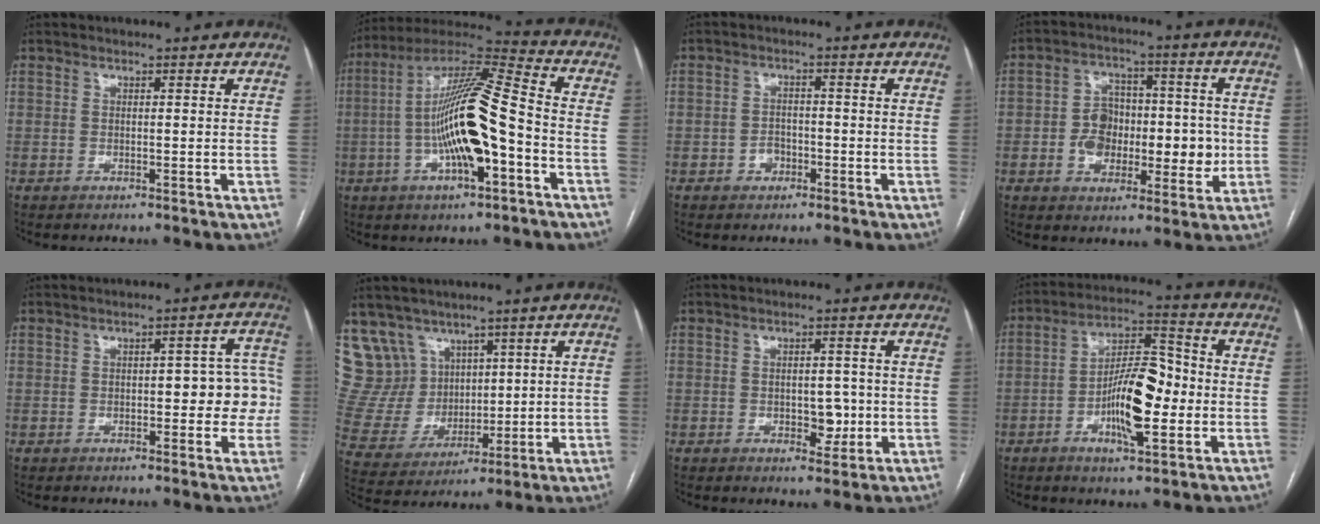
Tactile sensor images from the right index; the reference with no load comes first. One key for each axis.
{"total": 17.6, "fx": -3.6, "fy": 3.2, "fz": 16.9, "tx": -0.318, "ty": 0.009, "tz": -0.063}
{"total": 2.6, "fx": -1.3, "fy": 2.0, "fz": 1.0, "tx": -0.009, "ty": 0.009, "tz": -0.022}
{"total": 10.8, "fx": -1.1, "fy": 7.5, "fz": 7.6, "tx": -0.116, "ty": 0.035, "tz": -0.012}
{"total": 7.0, "fx": -0.4, "fy": 3.0, "fz": 6.3, "tx": -0.058, "ty": 0.035, "tz": -0.005}
{"total": 12.1, "fx": 7.9, "fy": 9.0, "fz": 1.9, "tx": -0.059, "ty": 0.048, "tz": 0.178}
{"total": 4.1, "fx": -0.7, "fy": 2.3, "fz": 3.3, "tx": -0.039, "ty": 0.002, "tz": -0.003}
{"total": 12.1, "fx": -2.6, "fy": 3.7, "fz": 11.2, "tx": -0.200, "ty": 0.016, "tz": -0.042}